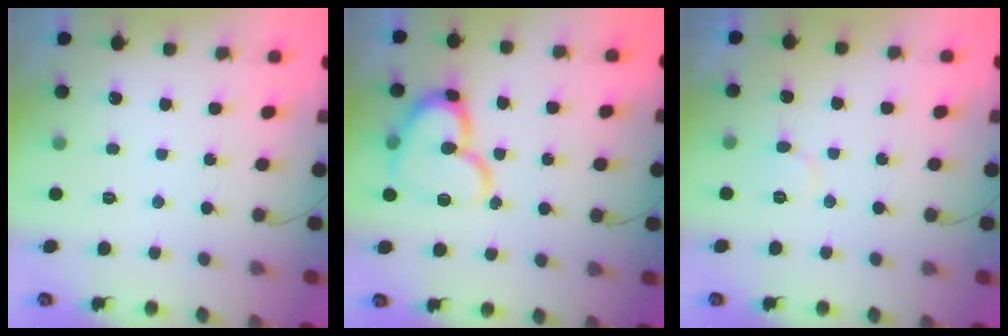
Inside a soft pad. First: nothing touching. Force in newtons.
{"total": 16.1, "press": 16.1, "slide": 1.5}
{"total": 5.4, "press": 5.4, "slide": 0.7}